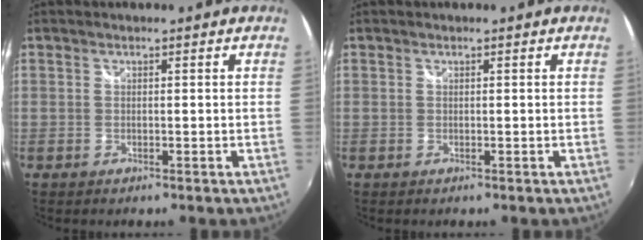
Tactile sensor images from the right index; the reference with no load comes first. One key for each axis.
{"total": 0.0}